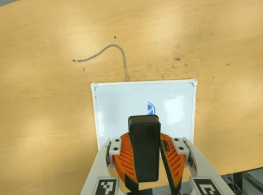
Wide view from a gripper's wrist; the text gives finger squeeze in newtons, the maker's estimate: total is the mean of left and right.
{"total": 10.7, "left": 10.1, "right": 11.4}